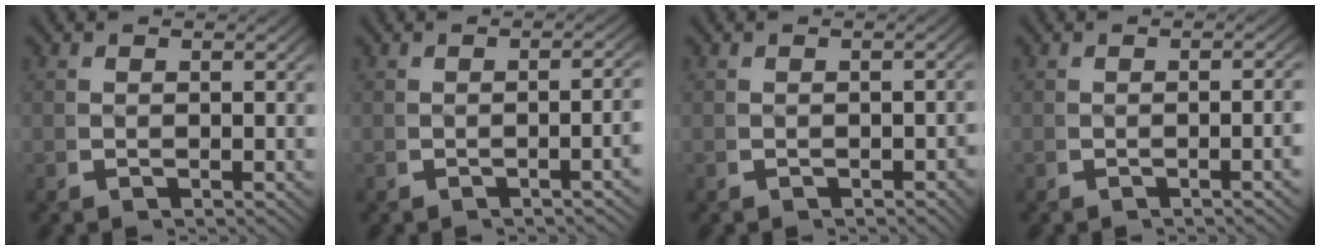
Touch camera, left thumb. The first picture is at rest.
{"total": 2.4, "force": [-0.7, 0.2, 2.3], "torque": [-0.031, 0.008, -0.012]}
{"total": 1.3, "force": [-0.9, 0.5, 0.7], "torque": [-0.006, -0.003, -0.015]}
{"total": 1.9, "force": [-0.5, 0.1, 1.8], "torque": [-0.026, 0.006, -0.009]}